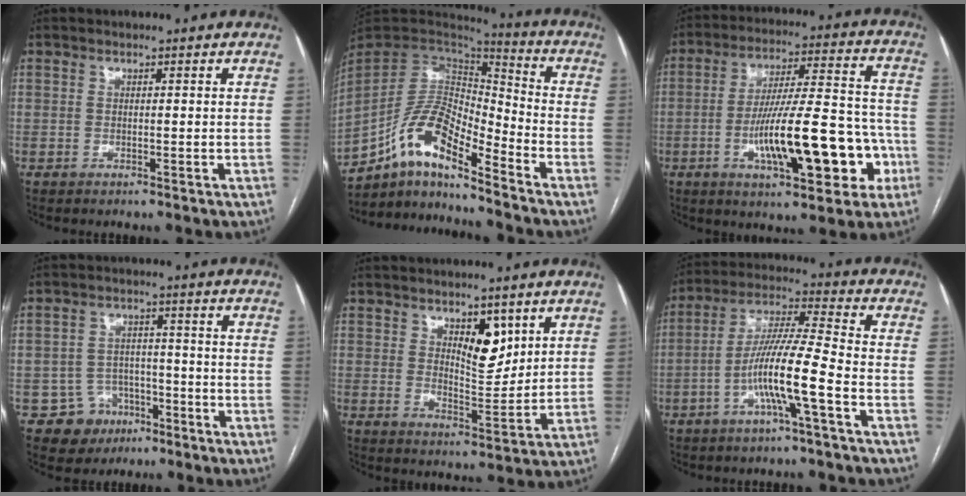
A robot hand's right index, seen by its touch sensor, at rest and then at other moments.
{"total": 13.3, "force": [-8.4, 3.7, 9.6], "torque": [-0.188, 0.031, -0.152]}
{"total": 18.0, "force": [-5.7, 4.5, 16.5], "torque": [-0.268, 0.023, -0.079]}
{"total": 6.6, "force": [-3.4, 5.6, 0.6], "torque": [0.001, 0.012, -0.044]}
{"total": 6.4, "force": [3.4, 2.6, 4.8], "torque": [-0.076, -0.007, 0.059]}
{"total": 10.9, "force": [-4.0, -0.4, 10.1], "torque": [-0.198, 0.010, -0.078]}